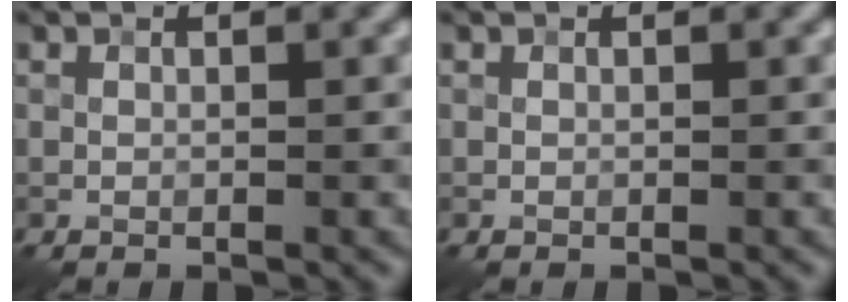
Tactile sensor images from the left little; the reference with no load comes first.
{"total": 0.0}